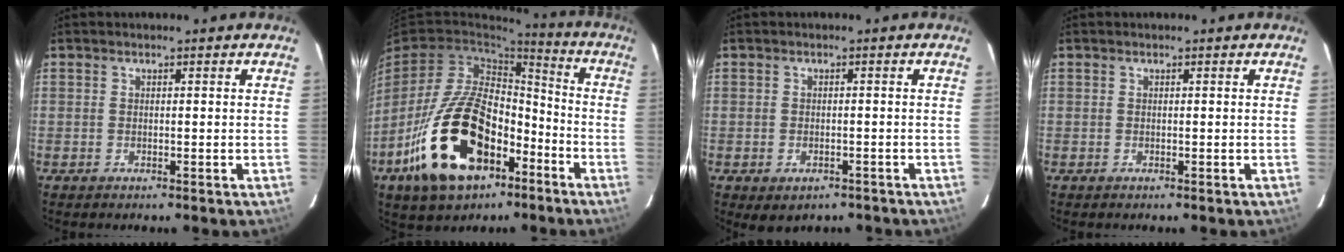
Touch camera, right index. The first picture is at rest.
{"total": 22.4, "force": [-10.2, 12.7, 15.4], "torque": [-0.316, 0.006, -0.163]}
{"total": 3.7, "force": [-2.0, 2.4, 1.9], "torque": [-0.038, -0.009, -0.020]}
{"total": 0.0}